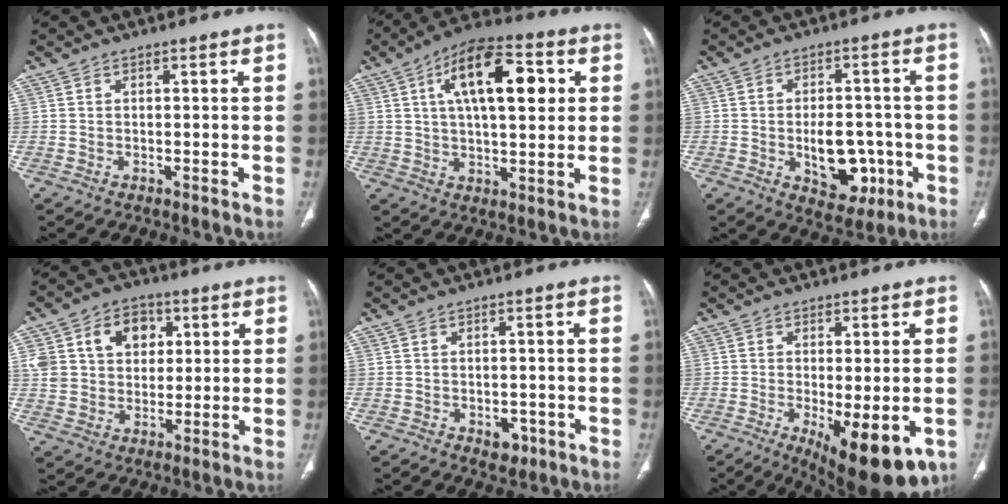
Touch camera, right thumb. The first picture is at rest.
{"total": 16.5, "force": [4.7, 7.2, 14.1], "torque": [-0.211, 0.008, 0.070]}
{"total": 11.0, "force": [-2.7, 6.8, 8.2], "torque": [-0.086, 0.016, -0.023]}
{"total": 13.6, "force": [4.4, 10.6, 7.3], "torque": [-0.095, 0.002, 0.079]}
{"total": 3.2, "force": [-1.4, 2.2, 1.9], "torque": [-0.010, 0.003, -0.012]}
{"total": 14.1, "force": [-5.3, 5.2, 11.9], "torque": [-0.147, -0.014, -0.063]}